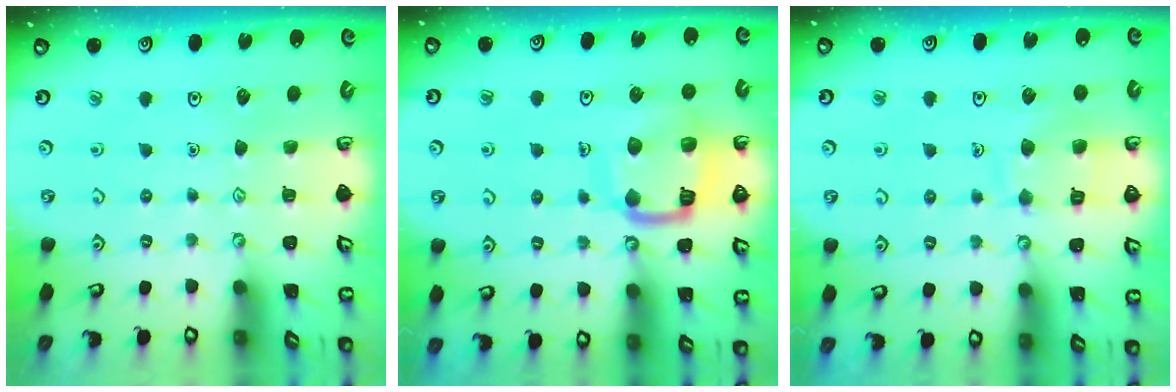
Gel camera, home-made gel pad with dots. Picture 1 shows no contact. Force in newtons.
{"total": 14.1, "press": 14.0, "slide": 1.7}
{"total": 9.0, "press": 9.0, "slide": 0.8}